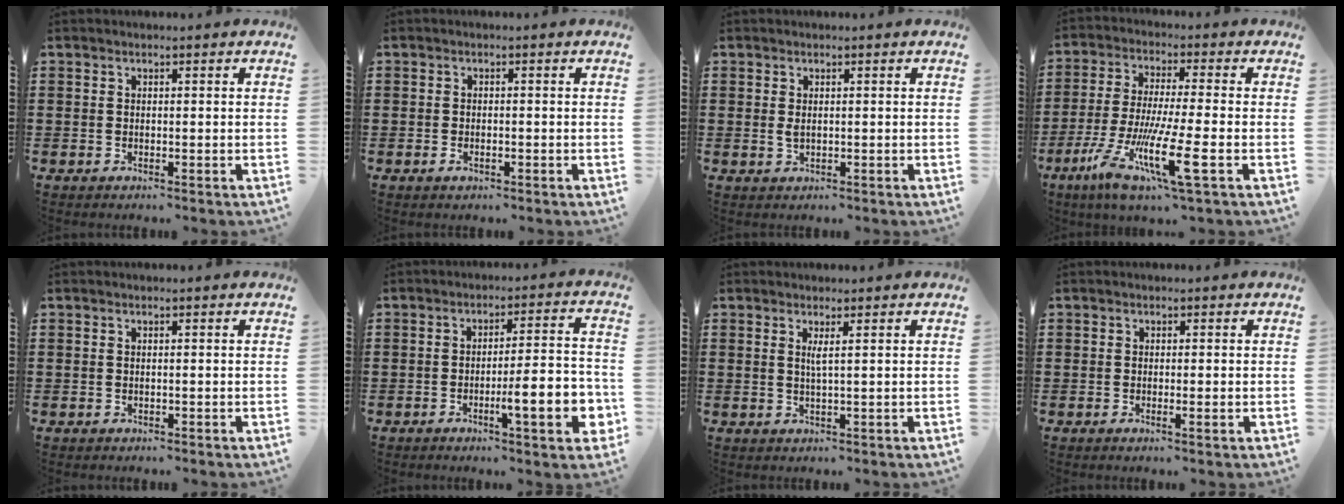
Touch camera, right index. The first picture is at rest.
{"total": 1.2, "force": [-0.6, 0.5, 0.9], "torque": [-0.019, -0.002, -0.010]}
{"total": 1.2, "force": [0.2, 0.6, 1.0], "torque": [-0.022, 0.004, 0.002]}
{"total": 12.5, "force": [-4.9, 1.6, 11.3], "torque": [-0.243, -0.017, -0.094]}
{"total": 0.0}
{"total": 10.2, "force": [-3.5, 2.0, 9.4], "torque": [-0.140, -0.003, -0.057]}
{"total": 1.6, "force": [0.5, -0.2, 1.5], "torque": [-0.030, -0.005, 0.008]}
{"total": 0.8, "force": [-0.2, -0.1, 0.8], "torque": [-0.014, -0.006, -0.003]}